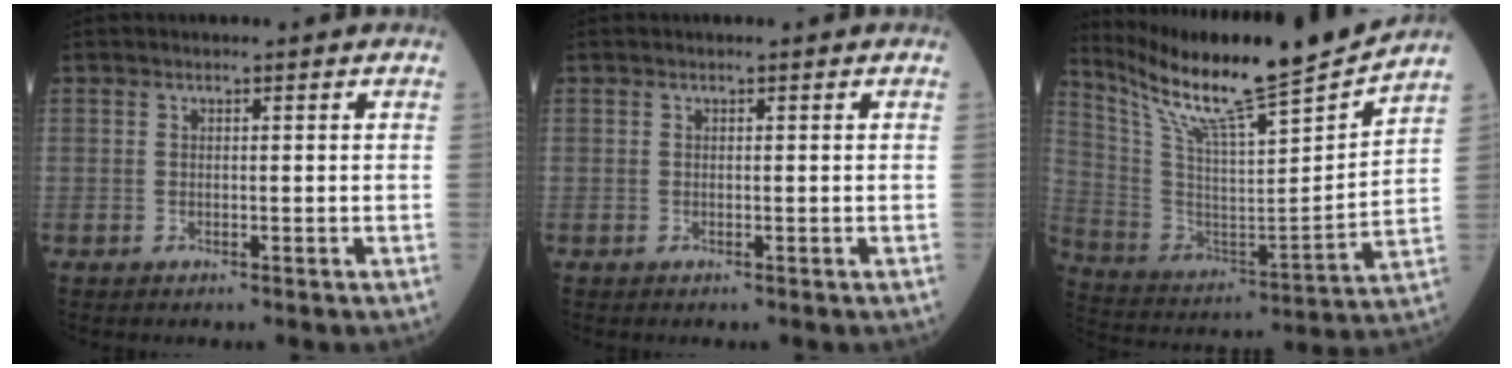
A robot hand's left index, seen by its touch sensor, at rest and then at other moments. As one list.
[{"total": 0.0}, {"total": 20.4, "force": [18.1, -1.1, 9.4], "torque": [-0.177, -0.040, 0.304]}]